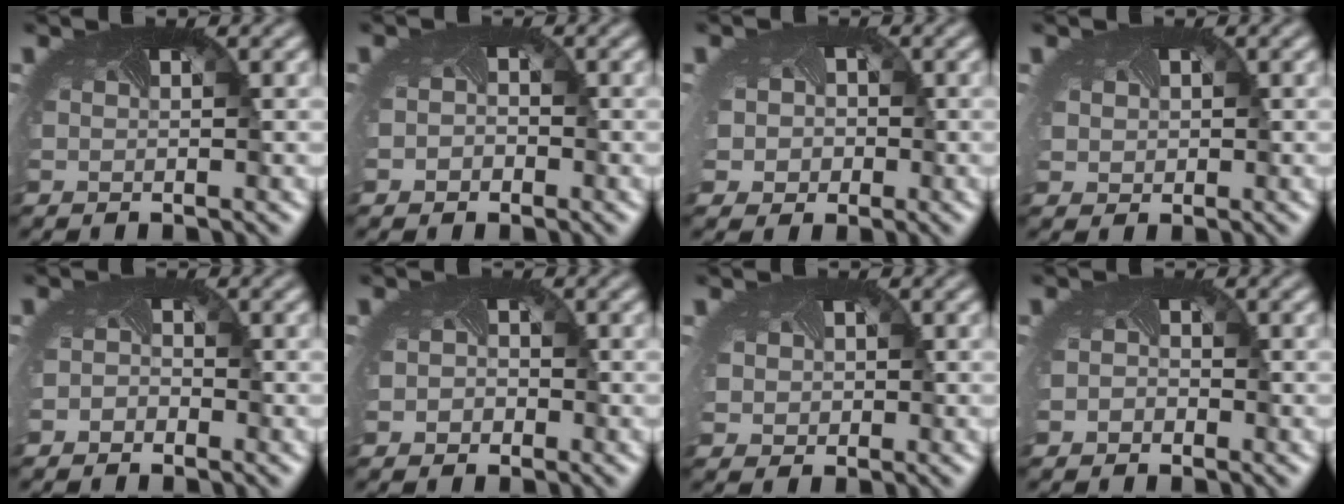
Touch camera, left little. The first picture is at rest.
{"total": 1.3, "force": [-0.6, 1.1, 0.3], "torque": [-0.005, -0.012, -0.008]}
{"total": 4.5, "force": [-0.7, 4.0, 1.8], "torque": [-0.029, -0.008, -0.025]}
{"total": 1.4, "force": [0.3, 1.4, 0.1], "torque": [-0.008, -0.005, 0.005]}
{"total": 1.0, "force": [-0.8, 0.5, -0.3], "torque": [0.007, -0.011, -0.014]}
{"total": 1.4, "force": [-0.6, 1.3, 0.2], "torque": [-0.001, -0.009, -0.010]}
{"total": 2.1, "force": [0.2, 2.0, 0.7], "torque": [-0.014, -0.001, 0.005]}
{"total": 1.0, "force": [-0.6, 0.8, -0.1], "torque": [0.003, -0.011, -0.008]}